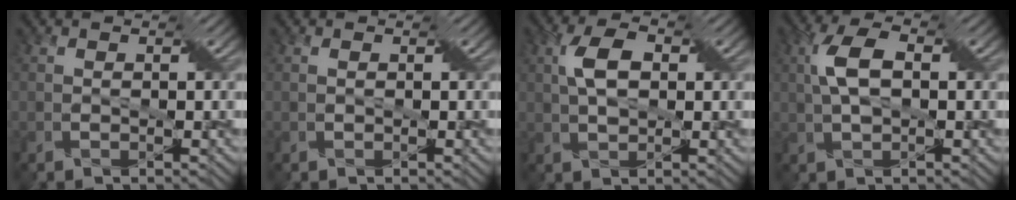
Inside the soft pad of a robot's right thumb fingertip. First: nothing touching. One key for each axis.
{"total": 0.0}
{"total": 5.3, "fx": 1.2, "fy": 2.8, "fz": 4.3, "tx": -0.091, "ty": 0.008, "tz": 0.020}
{"total": 5.8, "fx": 1.1, "fy": 2.7, "fz": 5.0, "tx": -0.114, "ty": 0.014, "tz": 0.016}